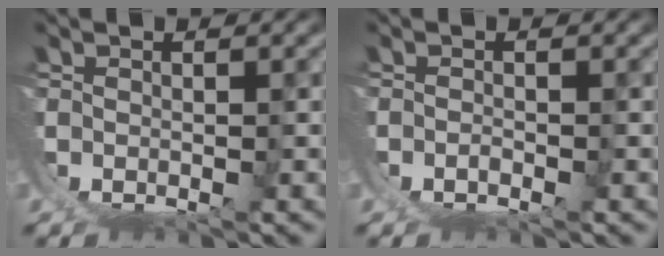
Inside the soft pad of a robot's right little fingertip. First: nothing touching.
{"total": 0.7, "force": [-0.4, -0.4, 0.3], "torque": [-0.001, 0.003, -0.011]}